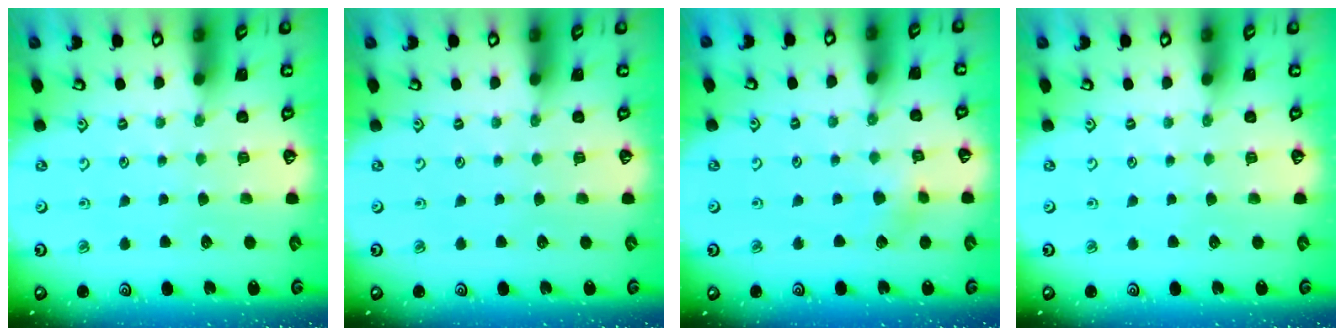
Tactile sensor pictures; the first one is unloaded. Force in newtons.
{"total": 0.0}
{"total": 3.3, "press": 3.3, "slide": 0.5}
{"total": 0.0}